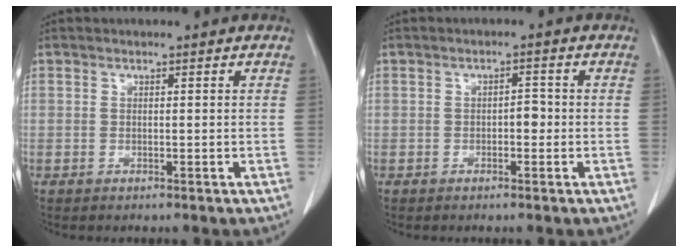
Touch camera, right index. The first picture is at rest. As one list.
[{"total": 1.8, "force": [-0.4, 1.0, 1.5], "torque": [-0.017, 0.005, -0.007]}]